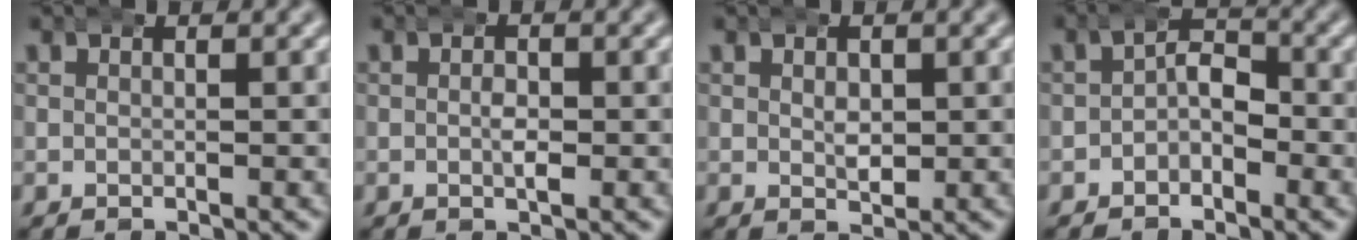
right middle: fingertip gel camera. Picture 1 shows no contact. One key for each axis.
{"total": 1.1, "fx": -0.1, "fy": 0.6, "fz": 0.9, "tx": -0.018, "ty": -0.003, "tz": -0.005}
{"total": 1.5, "fx": 0.3, "fy": 1.0, "fz": 1.1, "tx": -0.021, "ty": -0.012, "tz": 0.010}
{"total": 2.7, "fx": -0.8, "fy": 2.1, "fz": 1.5, "tx": -0.017, "ty": 0.001, "tz": -0.021}